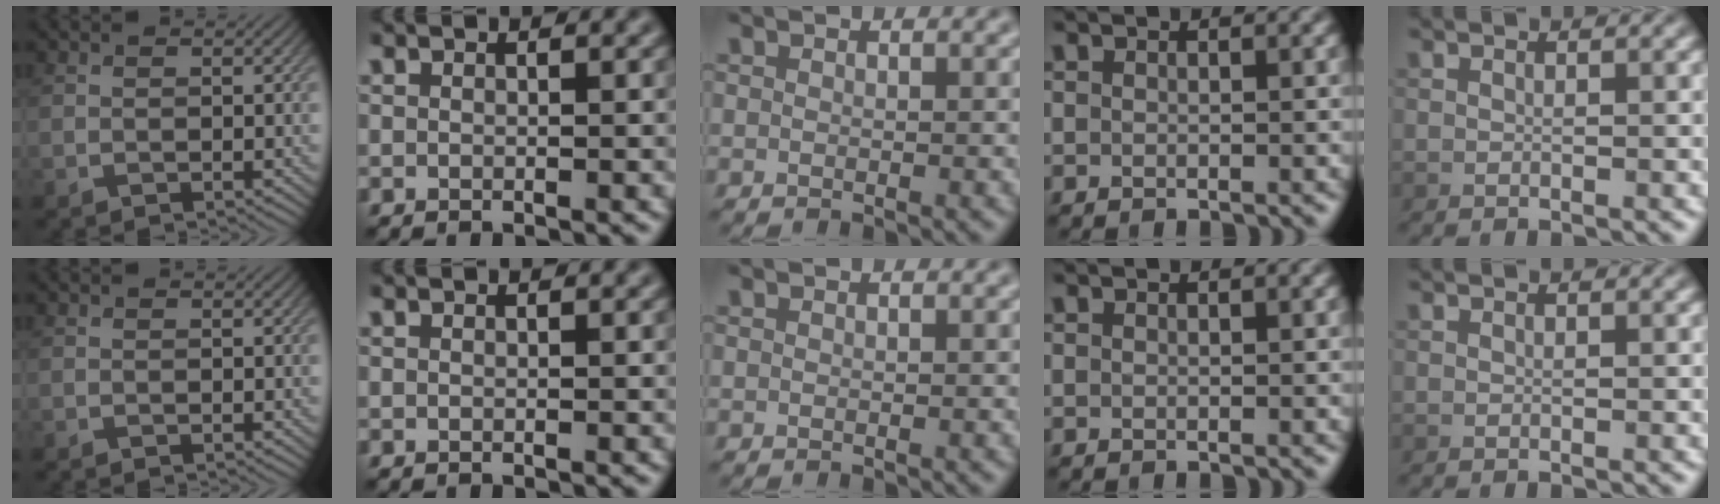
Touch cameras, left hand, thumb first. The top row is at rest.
{}